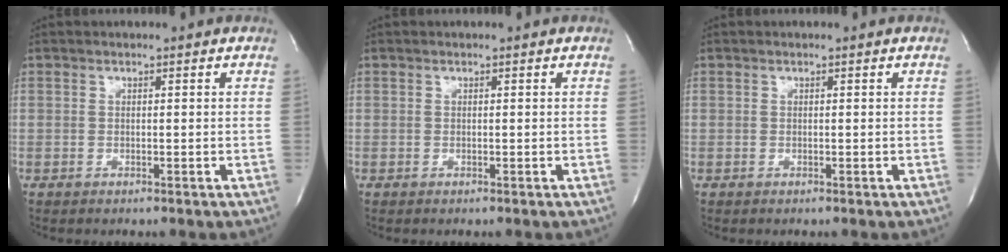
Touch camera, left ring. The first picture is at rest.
{"total": 0.0}
{"total": 0.0}